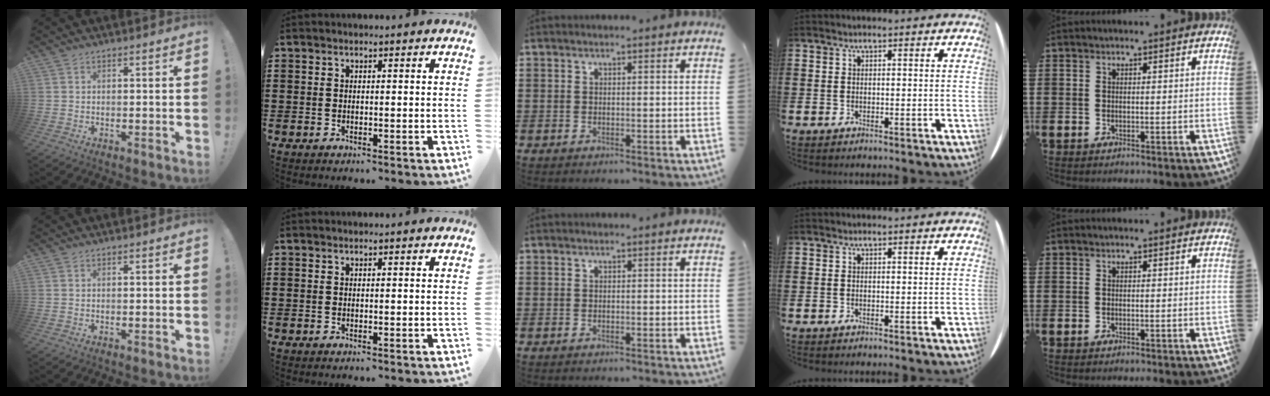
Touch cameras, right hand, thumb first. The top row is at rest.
{}